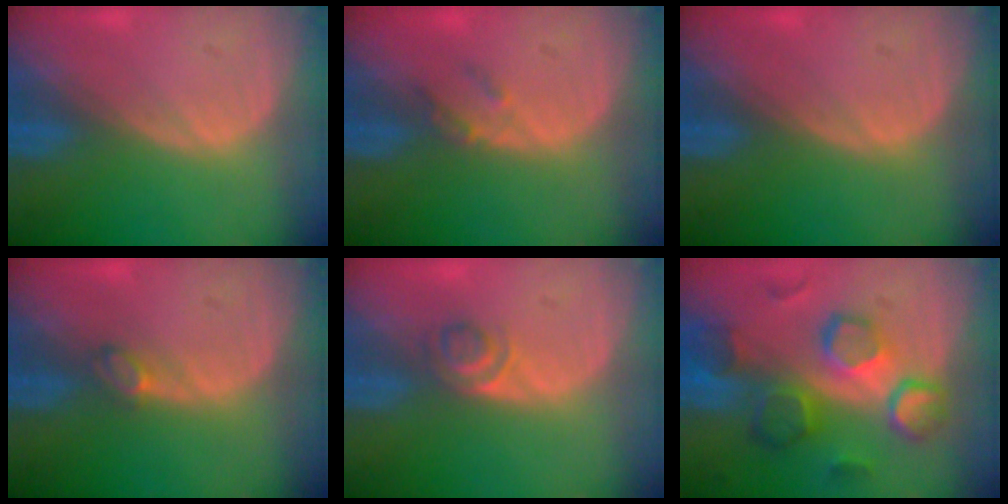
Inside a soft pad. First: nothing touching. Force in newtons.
{"total": 1.8, "press": 1.6, "slide": 0.8}
{"total": 0.0}
{"total": 1.6, "press": 1.6, "slide": 0.2}
{"total": 2.5, "press": 2.4, "slide": 0.8}
{"total": 10.0, "press": 9.3, "slide": 3.6}